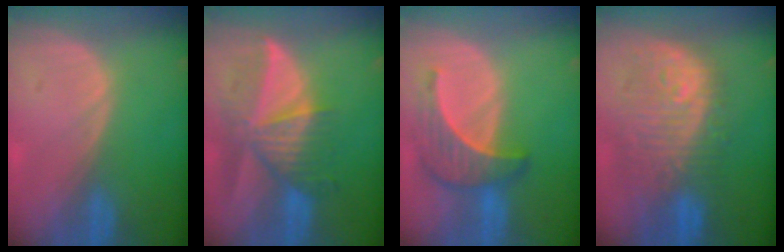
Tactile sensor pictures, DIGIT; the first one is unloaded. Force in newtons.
{"total": 9.2, "press": 8.3, "slide": 4.0}
{"total": 6.5, "press": 6.5, "slide": 0.3}
{"total": 11.3, "press": 10.6, "slide": 3.9}